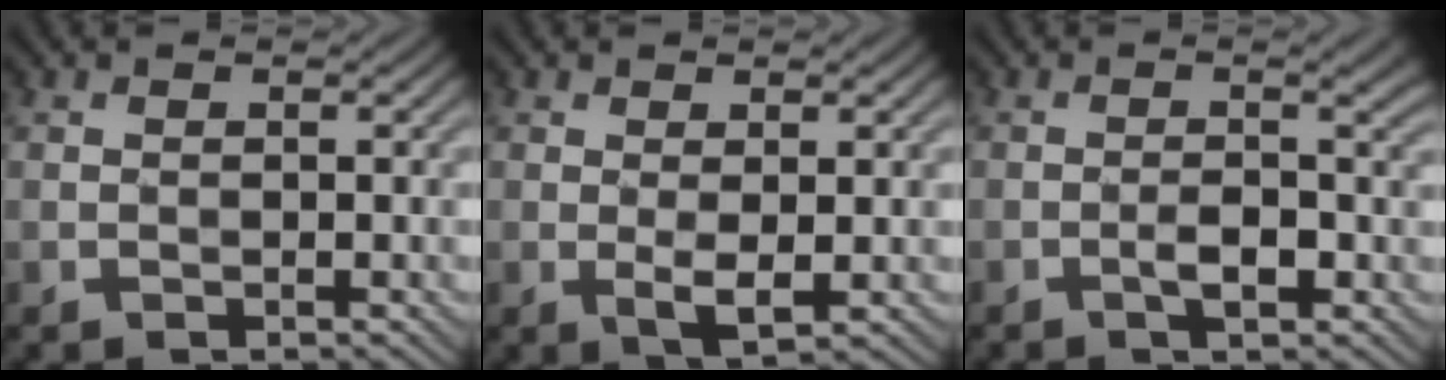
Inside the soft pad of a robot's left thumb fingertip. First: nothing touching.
{"total": 2.3, "force": [0.2, 0.6, 2.2], "torque": [-0.051, -0.006, 0.008]}
{"total": 3.3, "force": [-0.9, 0.5, 3.2], "torque": [-0.058, 0.004, -0.015]}